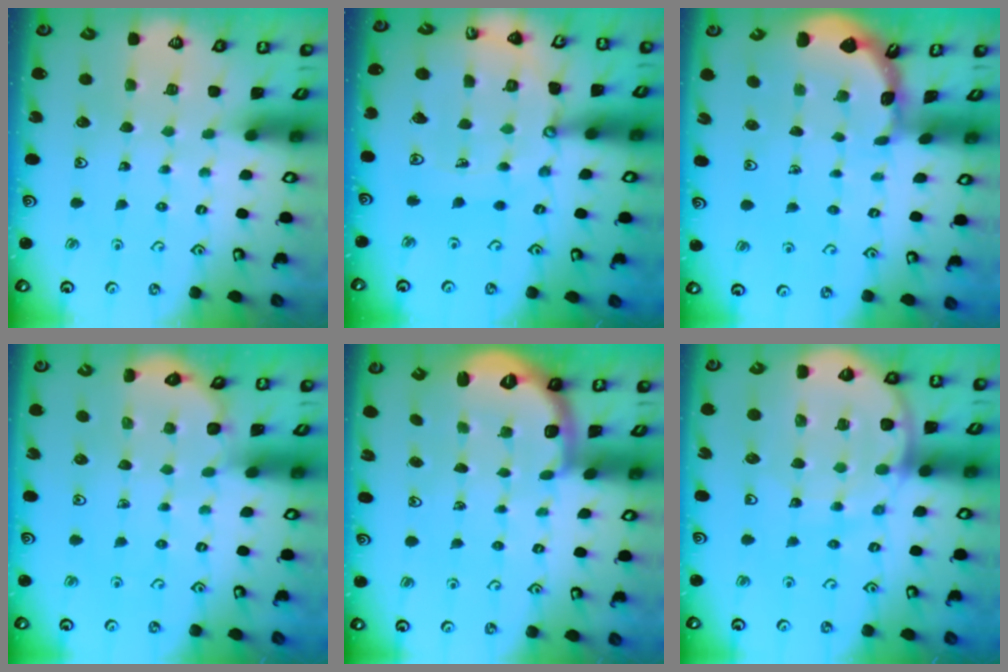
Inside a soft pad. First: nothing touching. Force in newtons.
{"total": 14.6, "press": 14.5, "slide": 1.8}
{"total": 1.6, "press": 1.6, "slide": 0.2}
{"total": 2.9, "press": 2.8, "slide": 0.7}
{"total": 2.7, "press": 1.7, "slide": 2.0}
{"total": 11.7, "press": 11.6, "slide": 1.5}